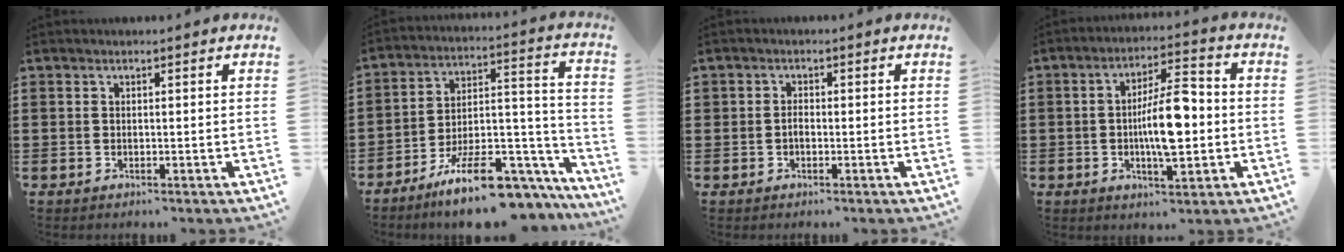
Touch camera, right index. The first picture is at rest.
{"total": 13.1, "force": [-9.8, 4.4, 7.4], "torque": [-0.108, 0.049, -0.168]}
{"total": 1.2, "force": [-0.5, 0.8, 0.8], "torque": [-0.017, -0.001, -0.009]}
{"total": 9.8, "force": [-1.0, 3.3, 9.1], "torque": [-0.164, 0.001, -0.021]}